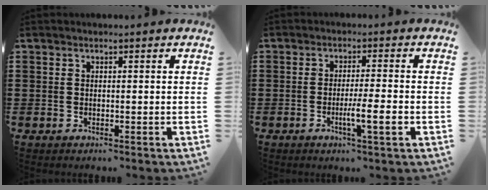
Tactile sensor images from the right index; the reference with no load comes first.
{"total": 5.3, "force": [-1.8, 0.3, 4.9], "torque": [-0.080, -0.009, -0.030]}